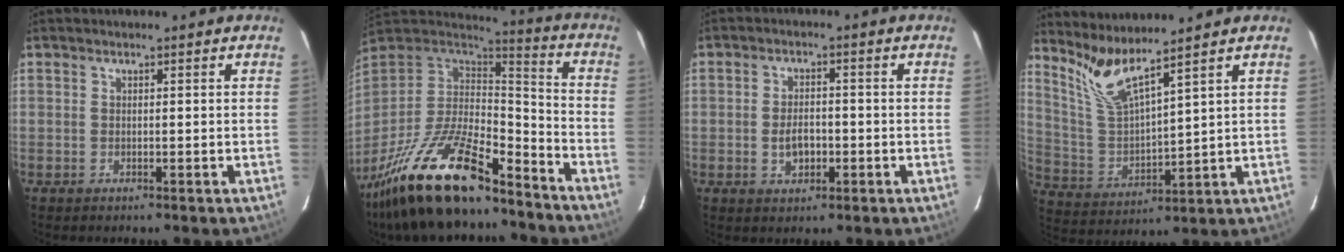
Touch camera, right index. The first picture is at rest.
{"total": 25.9, "force": [-18.2, 8.7, 16.3], "torque": [-0.318, -0.030, -0.305]}
{"total": 4.5, "force": [-1.1, 2.6, 3.4], "torque": [-0.067, 0.002, -0.014]}
{"total": 8.8, "force": [7.4, -0.2, 4.7], "torque": [-0.091, -0.015, 0.158]}